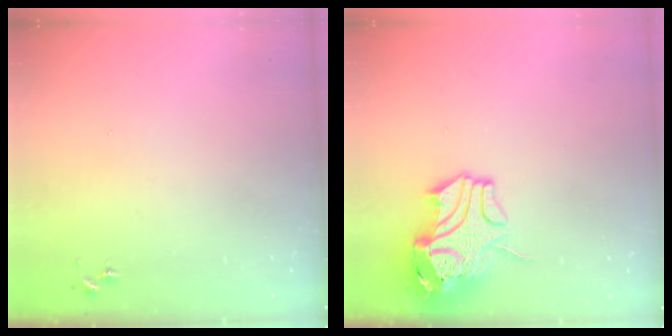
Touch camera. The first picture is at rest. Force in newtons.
{"total": 12.8, "press": 12.7, "slide": 1.8}